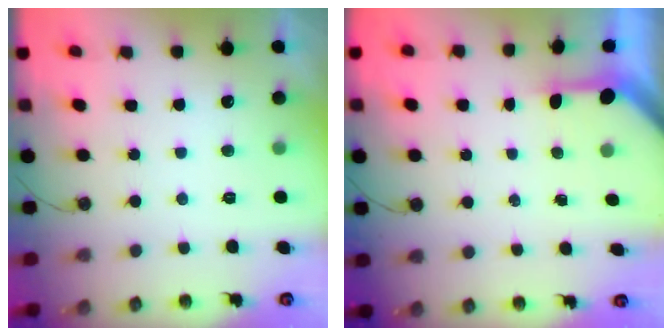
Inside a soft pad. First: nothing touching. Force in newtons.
{"total": 3.1, "press": 3.1, "slide": 0.3}